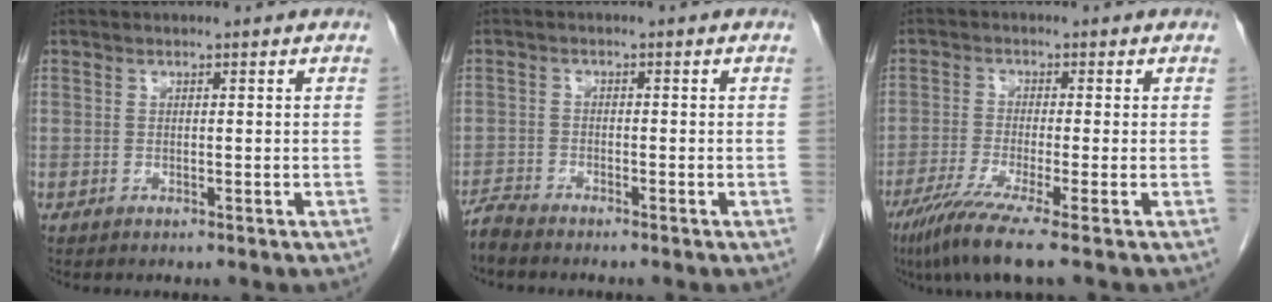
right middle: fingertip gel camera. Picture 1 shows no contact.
{"total": 2.6, "force": [-2.5, 0.0, 0.5], "torque": [-0.004, -0.011, -0.050]}
{"total": 7.6, "force": [-5.1, -0.9, 5.6], "torque": [-0.096, -0.024, -0.092]}